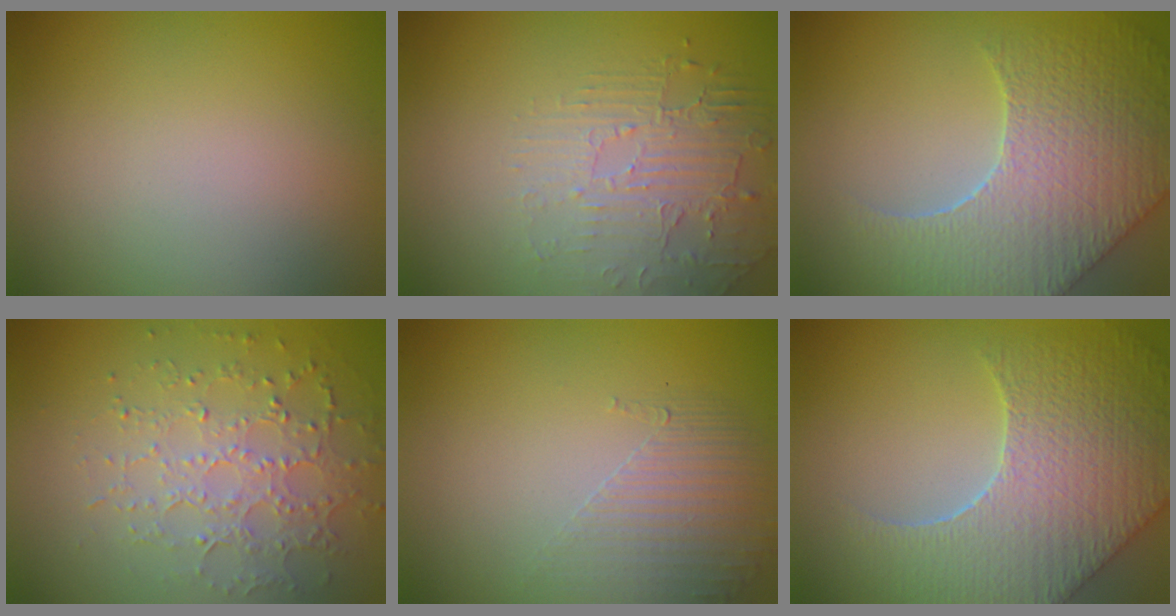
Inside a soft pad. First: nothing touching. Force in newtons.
{"total": 2.2, "press": 1.7, "slide": 1.5}
{"total": 8.5, "press": 6.5, "slide": 5.5}
{"total": 4.1, "press": 3.4, "slide": 2.3}
{"total": 1.7, "press": 0.9, "slide": 1.4}
{"total": 8.3, "press": 6.4, "slide": 5.2}